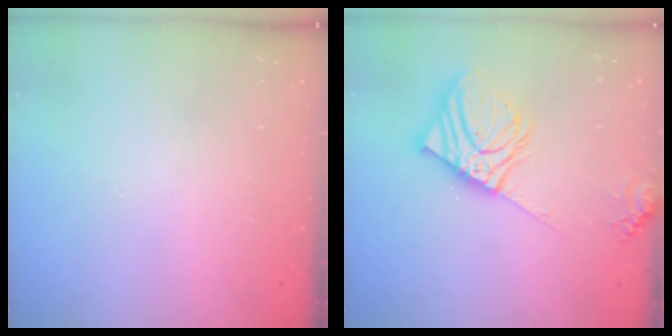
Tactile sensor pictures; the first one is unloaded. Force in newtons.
{"total": 16.0, "press": 15.6, "slide": 3.1}